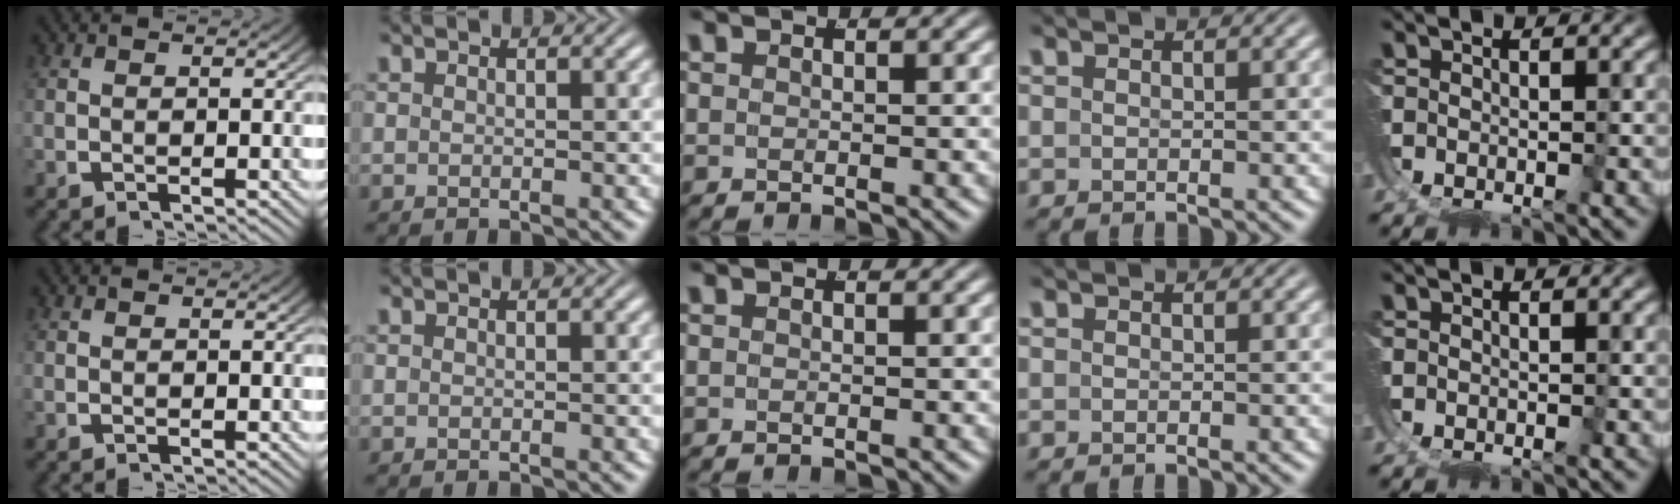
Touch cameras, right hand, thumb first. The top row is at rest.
{}